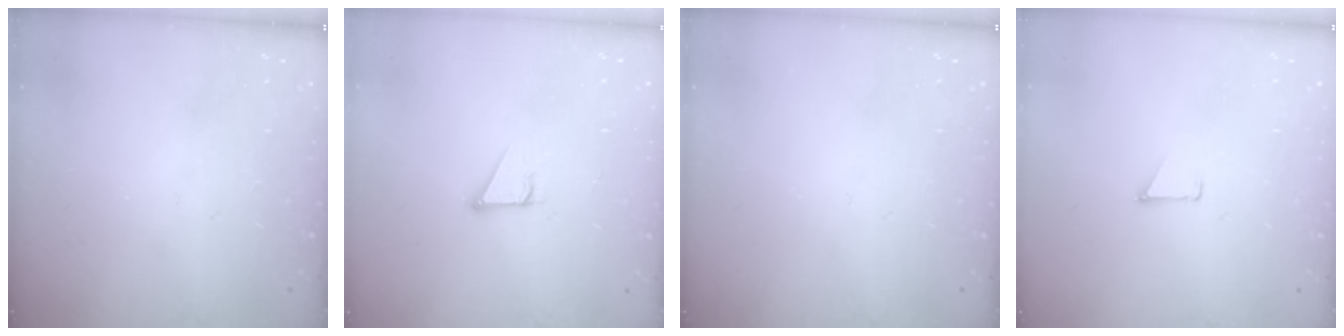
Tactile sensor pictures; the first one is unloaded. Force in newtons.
{"total": 2.8, "press": 2.8, "slide": 0.2}
{"total": 0.0}
{"total": 0.9, "press": 0.8, "slide": 0.1}